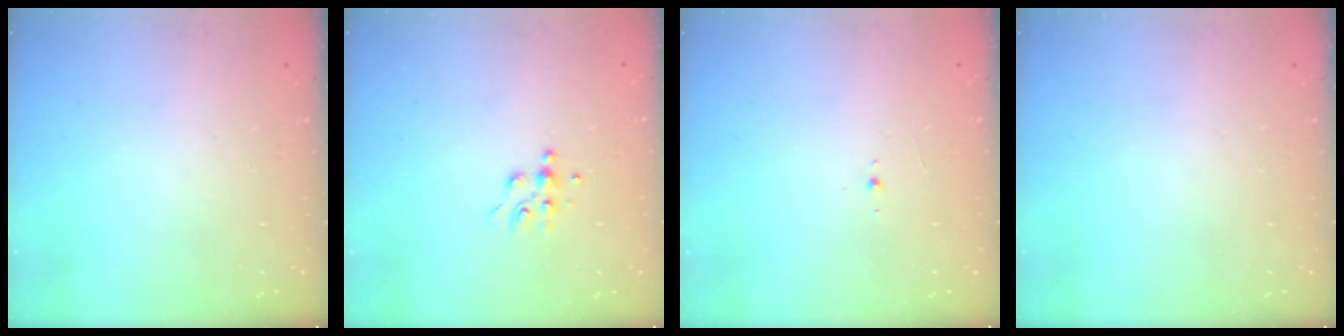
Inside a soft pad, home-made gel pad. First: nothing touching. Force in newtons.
{"total": 6.3, "press": 6.3, "slide": 0.8}
{"total": 2.7, "press": 2.5, "slide": 0.8}
{"total": 0.0}